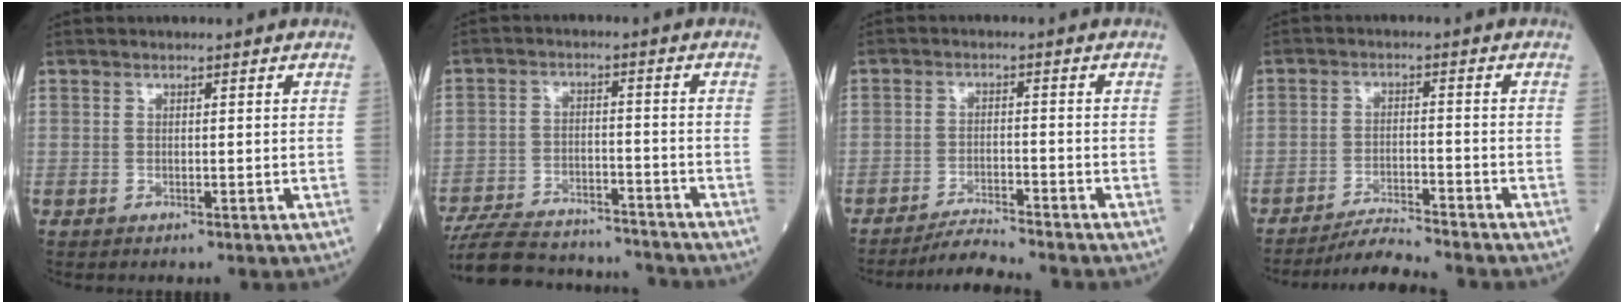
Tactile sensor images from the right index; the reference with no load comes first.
{"total": 16.8, "force": [-15.7, 3.7, 4.7], "torque": [-0.100, 0.003, -0.236]}
{"total": 4.7, "force": [-4.5, -1.4, 0.6], "torque": [-0.015, -0.017, -0.081]}
{"total": 5.7, "force": [-5.5, -1.4, 0.9], "torque": [-0.016, -0.016, -0.100]}